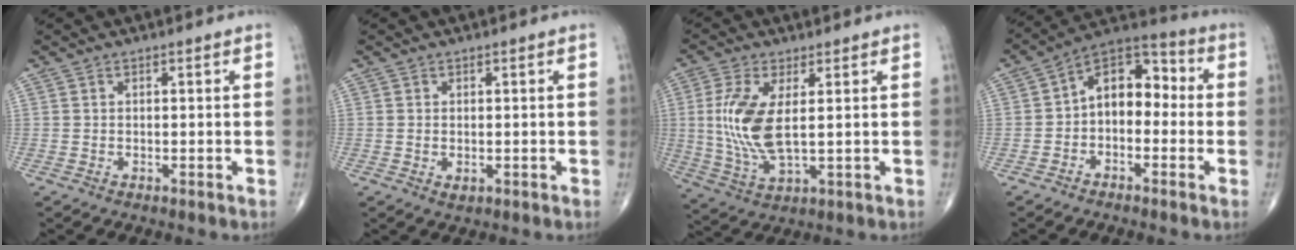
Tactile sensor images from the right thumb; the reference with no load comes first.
{"total": 1.3, "force": [-0.2, 0.8, 0.9], "torque": [-0.015, -0.004, 0.000]}
{"total": 11.2, "force": [1.4, 4.4, 10.2], "torque": [-0.234, -0.014, 0.035]}
{"total": 10.6, "force": [-0.8, 7.0, 7.9], "torque": [-0.090, 0.045, -0.035]}